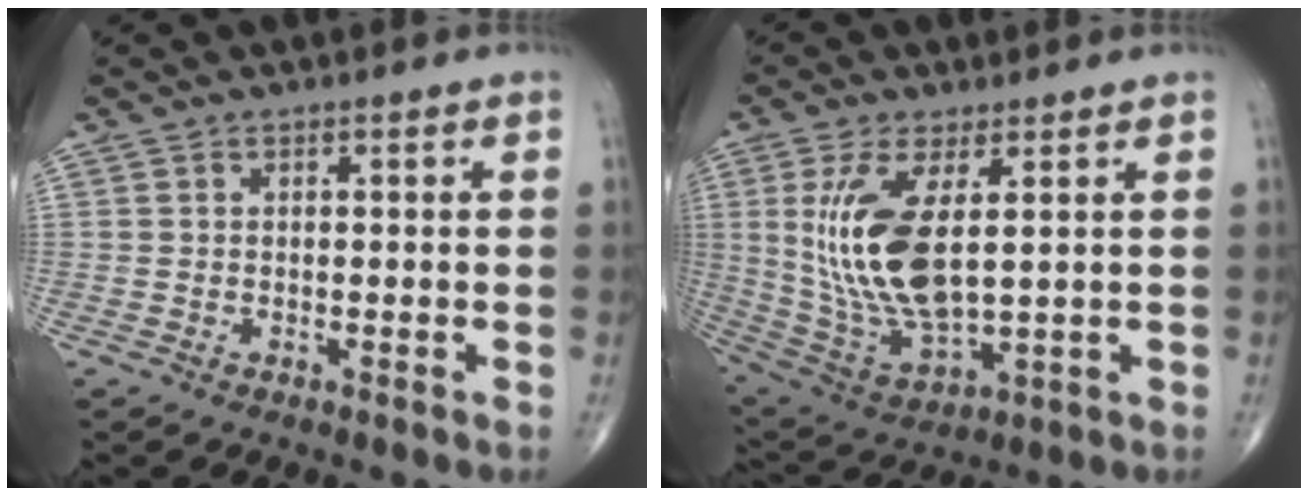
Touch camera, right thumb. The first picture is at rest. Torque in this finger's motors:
{"motor_torque": [-0.59, 1.36, 1.10, 0.87, 0.58]}